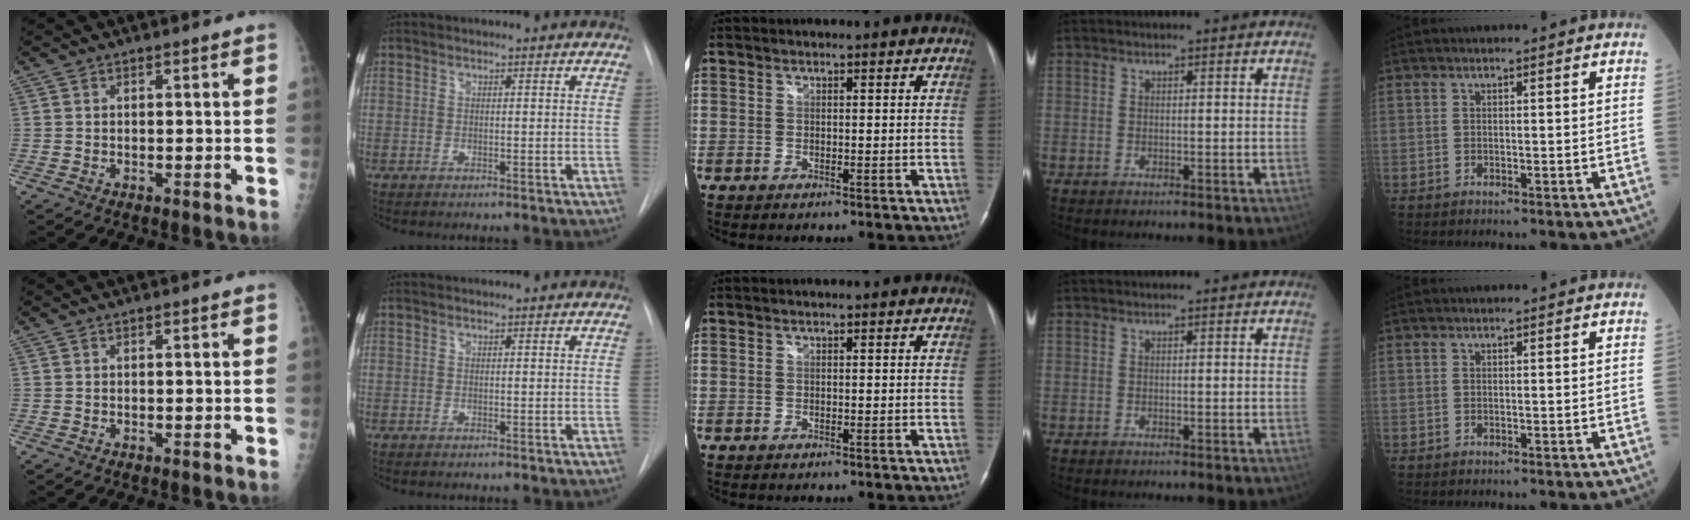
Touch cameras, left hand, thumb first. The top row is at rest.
{}